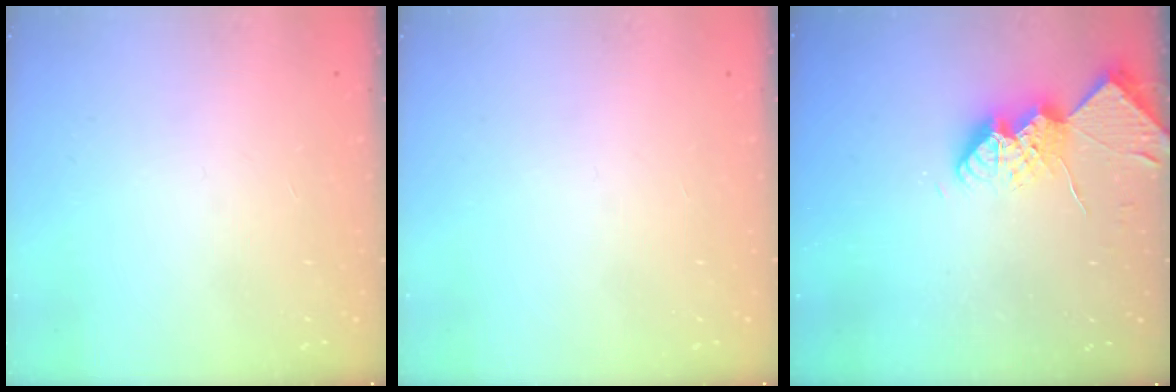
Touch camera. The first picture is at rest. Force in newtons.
{"total": 0.0}
{"total": 11.7, "press": 11.7, "slide": 0.9}